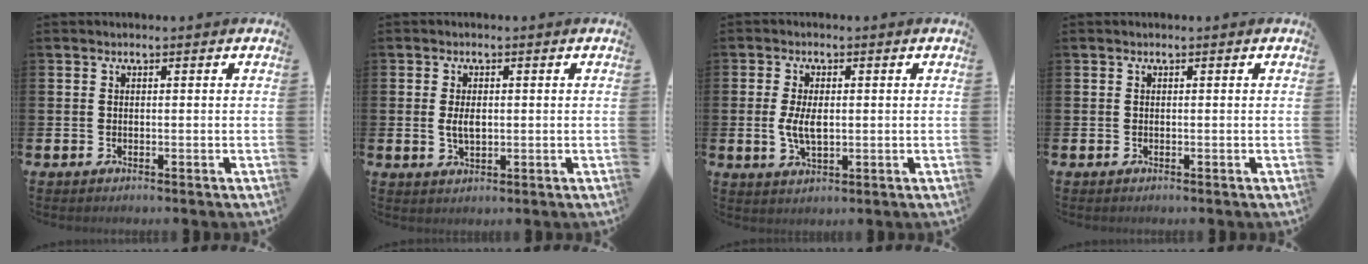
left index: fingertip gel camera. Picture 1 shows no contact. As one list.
[{"total": 2.9, "force": [0.2, 1.5, 2.4], "torque": [-0.035, 0.002, -0.001]}, {"total": 4.4, "force": [0.1, 2.2, 3.8], "torque": [-0.069, -0.001, -0.004]}, {"total": 0.0}]